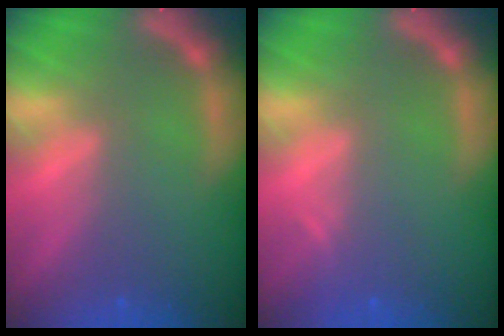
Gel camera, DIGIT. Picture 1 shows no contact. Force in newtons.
{"total": 0.9}